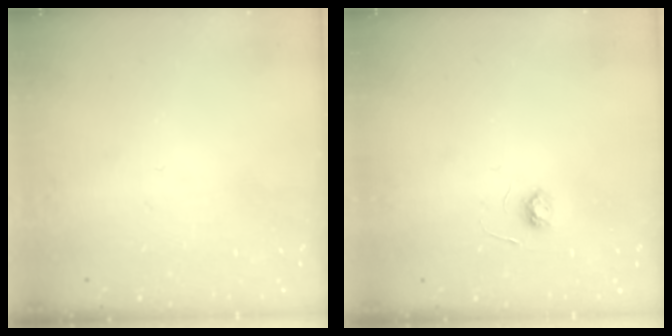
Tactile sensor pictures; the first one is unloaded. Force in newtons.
{"total": 3.6, "press": 3.6, "slide": 0.5}